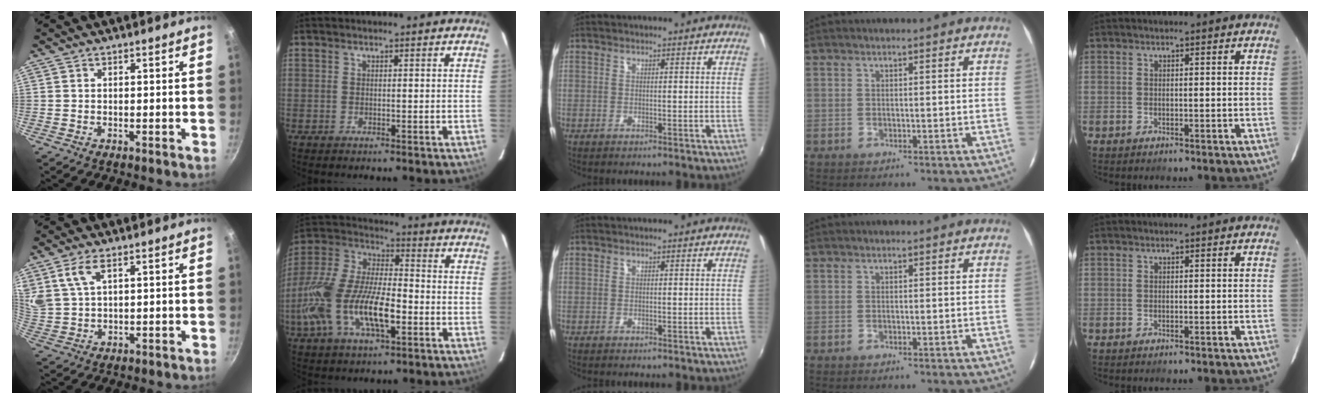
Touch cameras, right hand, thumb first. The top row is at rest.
{"thumb": {"total": 6.2, "force": [3.1, 2.8, 4.6], "torque": [-0.089, -0.005, 0.070]}, "index": {"total": 21.5, "force": [-6.9, 8.4, 18.6], "torque": [-0.390, -0.021, -0.130]}}